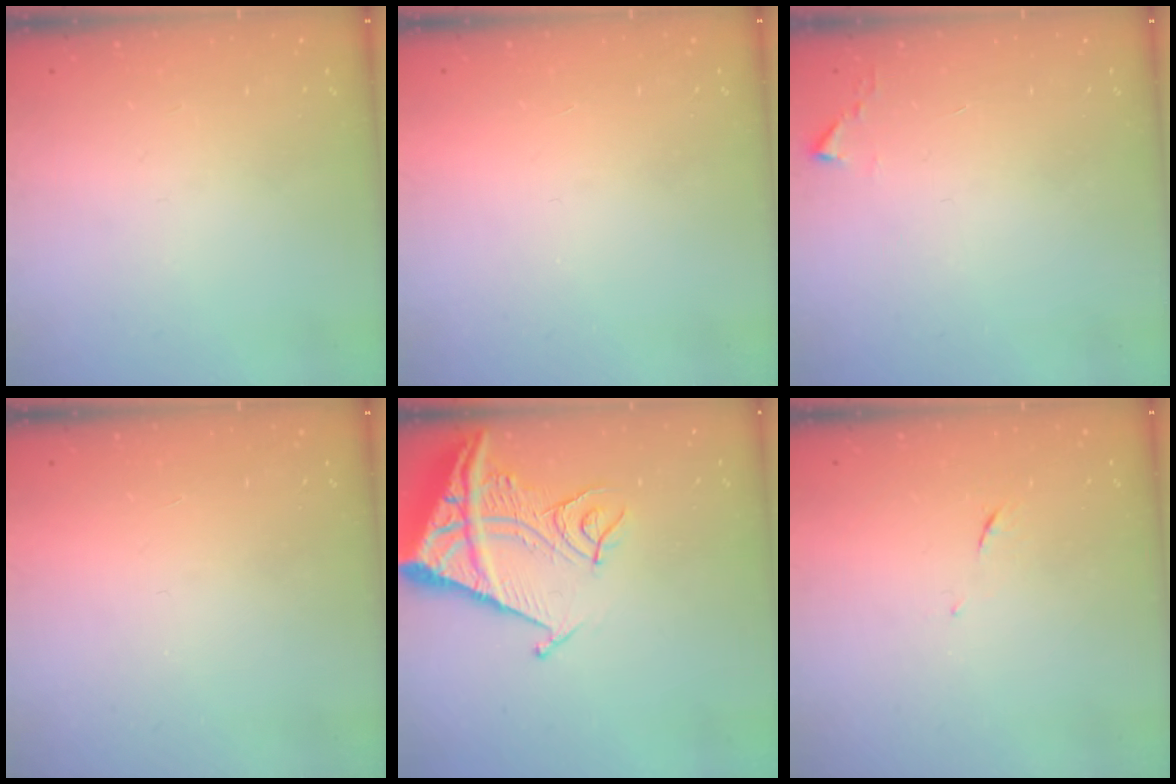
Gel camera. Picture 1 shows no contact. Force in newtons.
{"total": 1.6, "press": 1.6, "slide": 0.1}
{"total": 2.4, "press": 2.4, "slide": 0.3}
{"total": 1.6, "press": 1.6, "slide": 0.1}
{"total": 15.9, "press": 15.8, "slide": 1.8}
{"total": 5.1, "press": 5.1, "slide": 0.4}